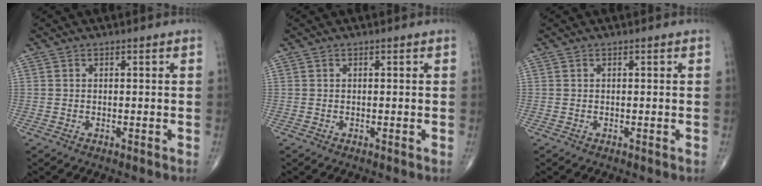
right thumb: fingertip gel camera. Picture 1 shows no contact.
{"total": 0.0}
{"total": 0.0}